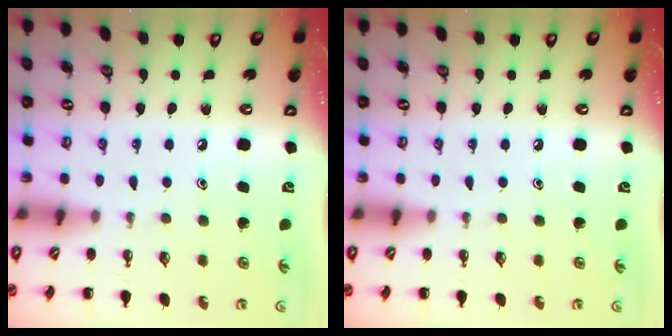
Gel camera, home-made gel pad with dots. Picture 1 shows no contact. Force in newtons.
{"total": 0.0}